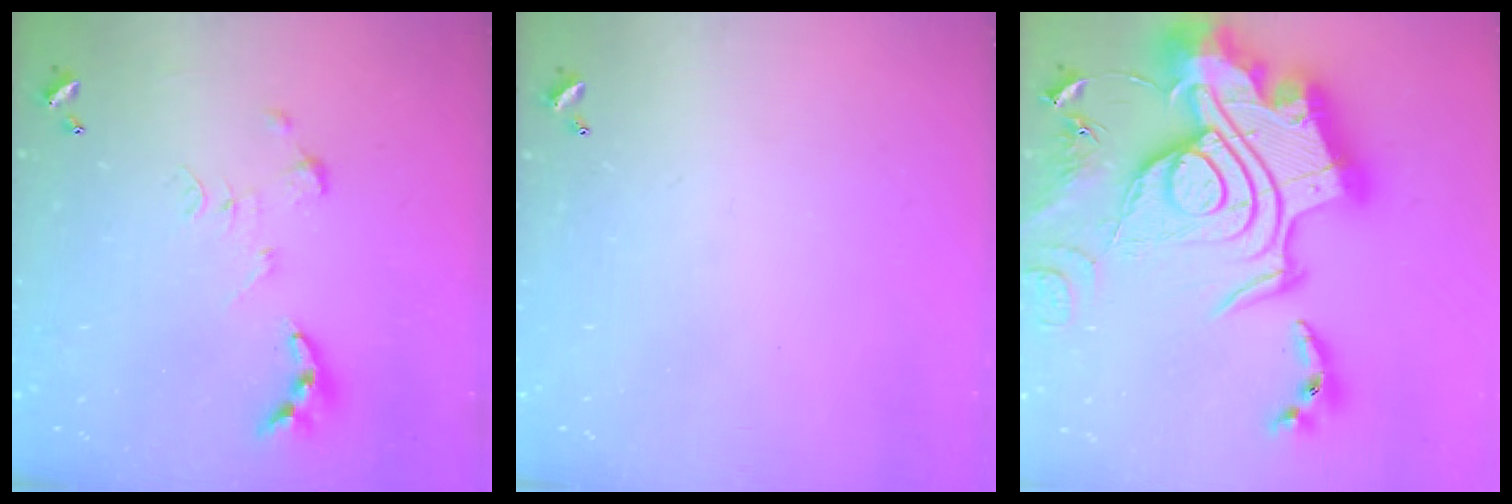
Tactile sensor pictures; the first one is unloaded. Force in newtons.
{"total": 0.0}
{"total": 0.6, "press": 0.6, "slide": 0.0}